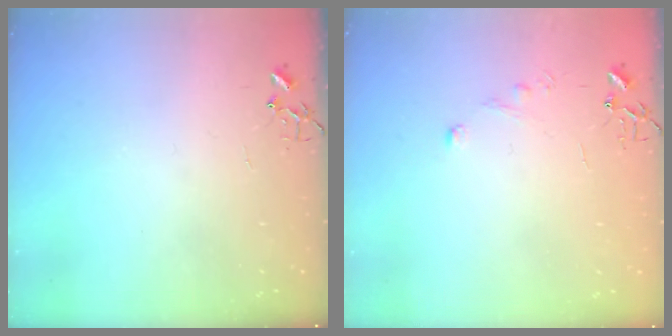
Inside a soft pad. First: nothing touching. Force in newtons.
{"total": 4.6, "press": 4.6, "slide": 0.4}